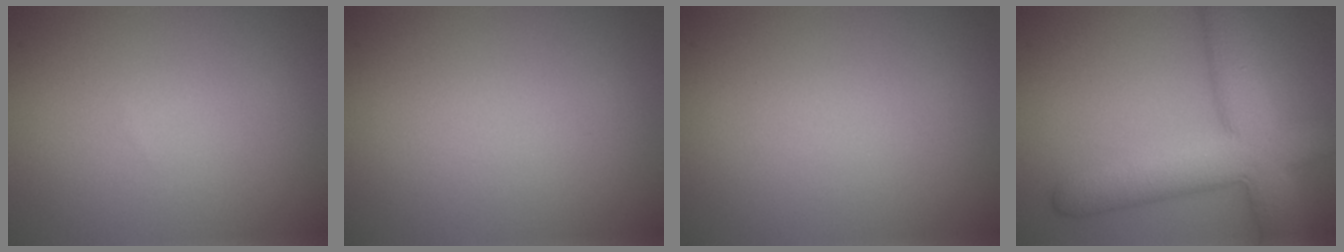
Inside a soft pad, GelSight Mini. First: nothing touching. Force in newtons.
{"total": 0.0}
{"total": 0.0}
{"total": 8.5, "press": 8.5, "slide": 0.5}